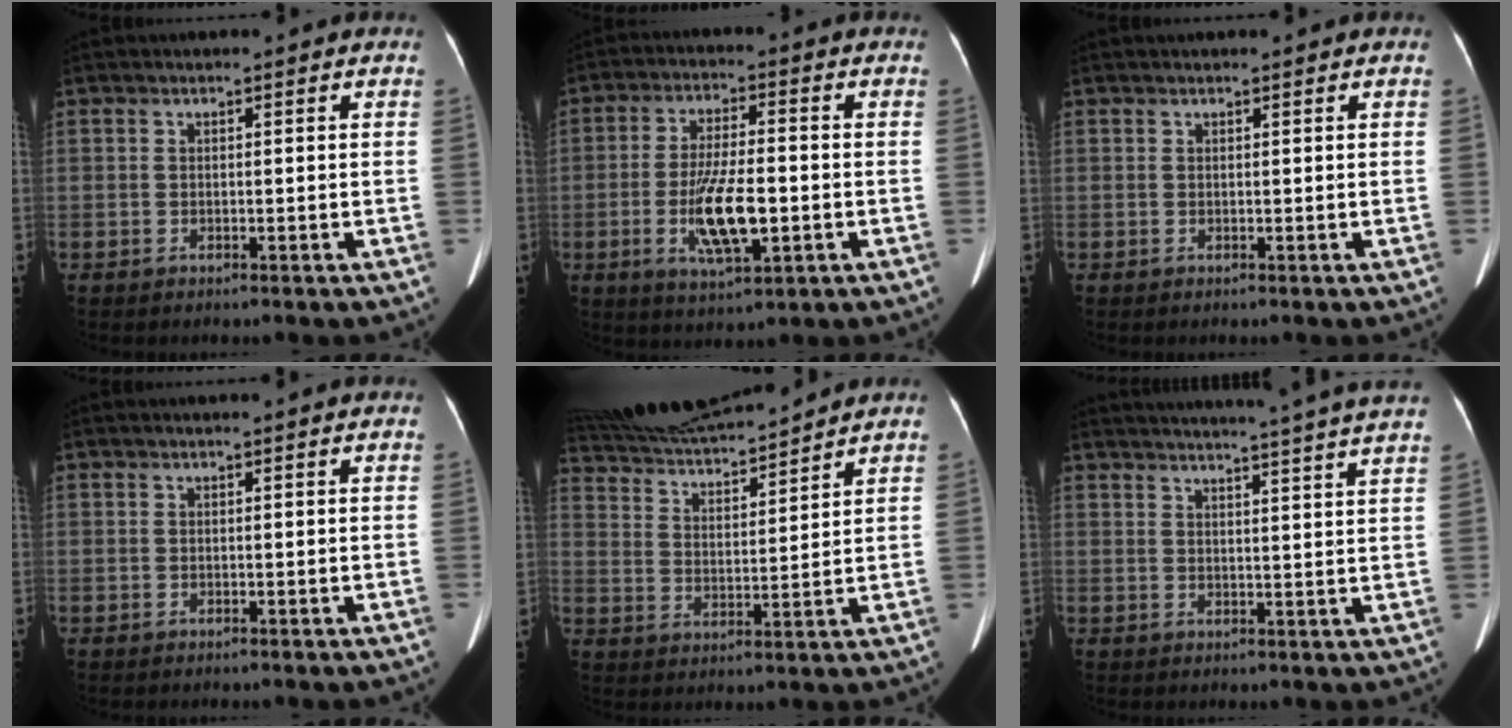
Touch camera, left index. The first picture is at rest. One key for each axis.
{"total": 9.8, "fx": -2.3, "fy": 2.4, "fz": 9.2, "tx": -0.178, "ty": -0.008, "tz": -0.038}
{"total": 1.2, "fx": 1.0, "fy": 0.2, "fz": 0.5, "tx": -0.006, "ty": 0.021, "tz": 0.016}
{"total": 1.1, "fx": 0.9, "fy": -0.2, "fz": 0.6, "tx": -0.009, "ty": 0.013, "tz": 0.011}
{"total": 15.7, "fx": 14.8, "fy": 0.9, "fz": 5.2, "tx": -0.099, "ty": 0.020, "tz": 0.259}
{"total": 21.1, "fx": 19.5, "fy": -1.6, "fz": 7.8, "tx": -0.124, "ty": -0.030, "tz": 0.241}